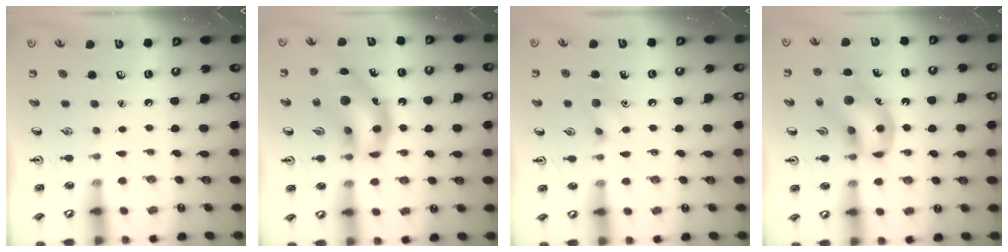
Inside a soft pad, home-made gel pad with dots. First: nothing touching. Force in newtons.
{"total": 15.3, "press": 14.7, "slide": 4.5}
{"total": 7.8, "press": 7.7, "slide": 1.4}
{"total": 14.1, "press": 13.7, "slide": 3.2}